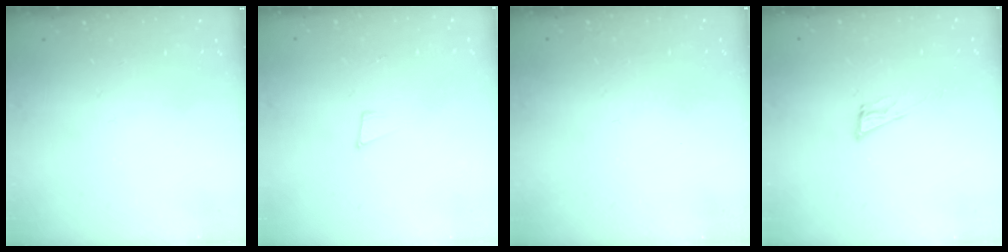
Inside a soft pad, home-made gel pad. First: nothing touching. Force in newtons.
{"total": 4.8, "press": 3.6, "slide": 3.2}
{"total": 1.6, "press": 1.6, "slide": 0.1}
{"total": 8.7, "press": 8.3, "slide": 2.6}